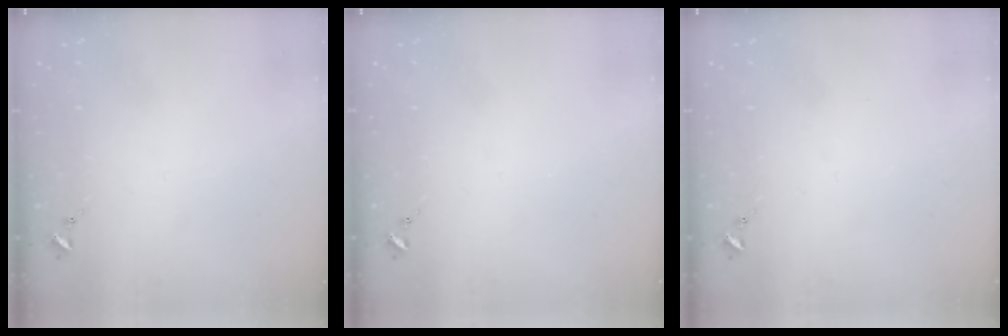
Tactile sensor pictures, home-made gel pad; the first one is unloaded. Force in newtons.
{"total": 0.0}
{"total": 0.0}